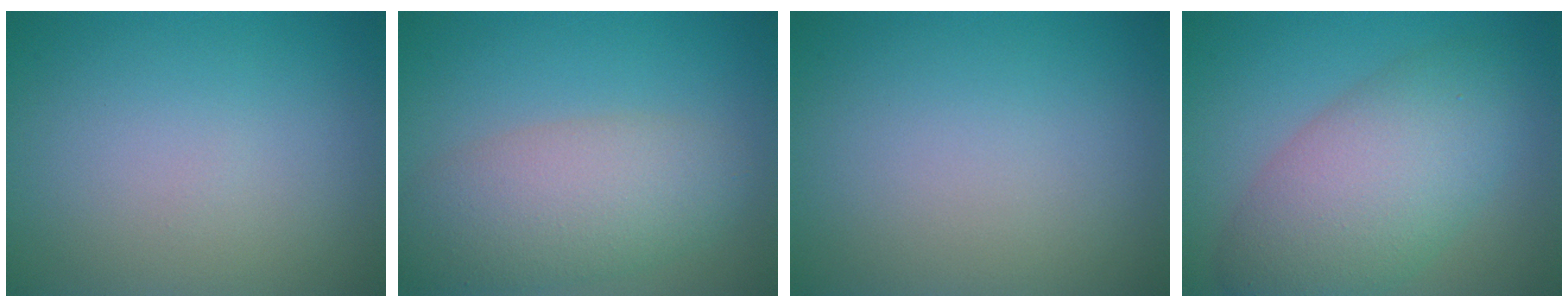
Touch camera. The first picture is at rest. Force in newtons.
{"total": 5.9, "press": 5.9, "slide": 0.4}
{"total": 0.0}
{"total": 7.9, "press": 7.9, "slide": 0.3}